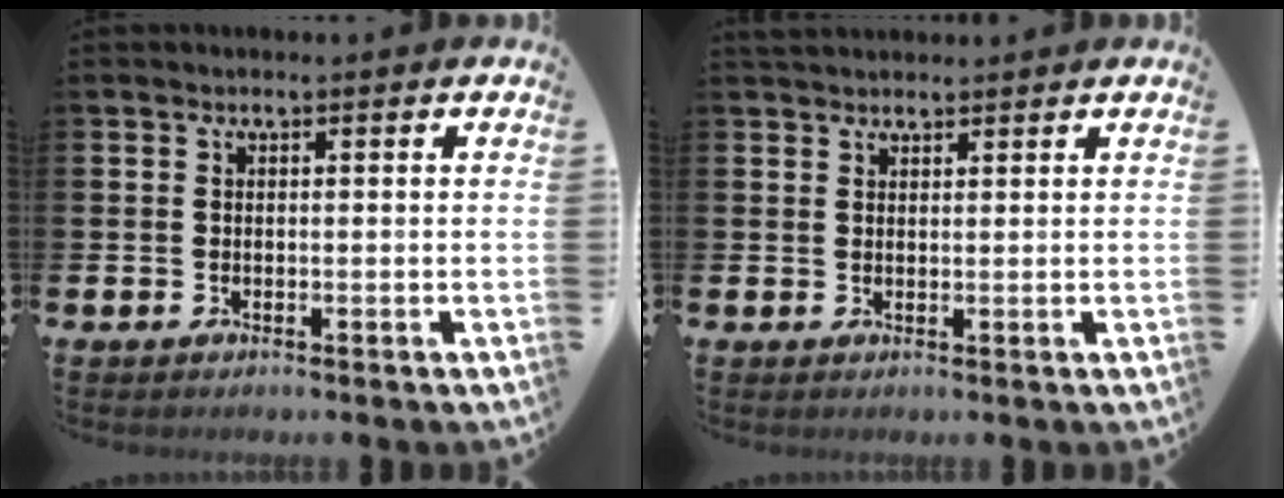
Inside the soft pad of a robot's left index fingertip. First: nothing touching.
{"total": 2.0, "force": [1.9, 0.6, 0.1], "torque": [0.003, -0.004, 0.033]}